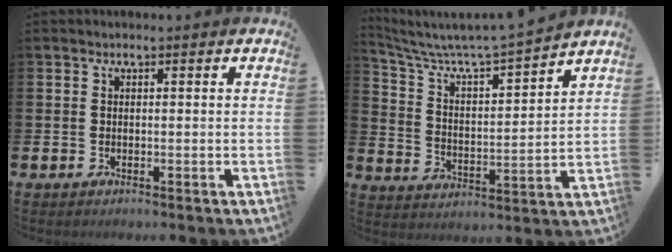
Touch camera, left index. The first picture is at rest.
{"total": 6.4, "force": [6.0, 0.3, 2.1], "torque": [-0.071, -0.052, 0.095]}